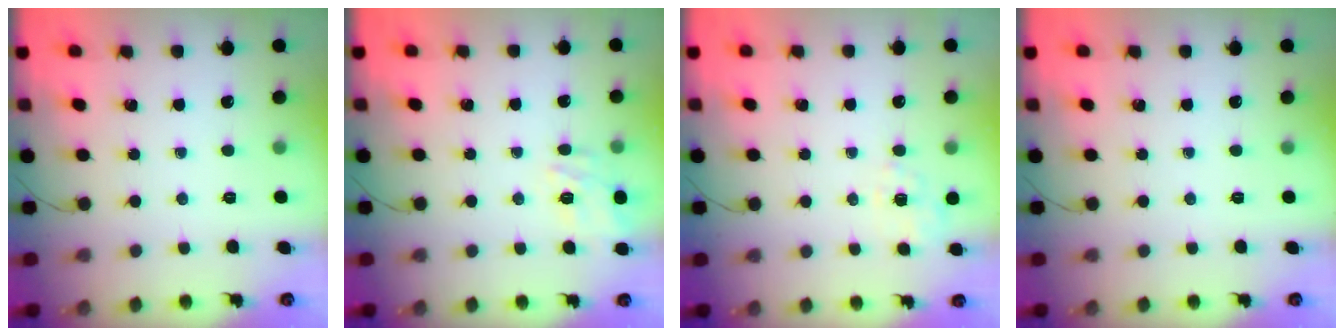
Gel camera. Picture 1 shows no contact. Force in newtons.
{"total": 13.6, "press": 13.5, "slide": 1.1}
{"total": 2.5, "press": 1.8, "slide": 1.7}
{"total": 0.0}